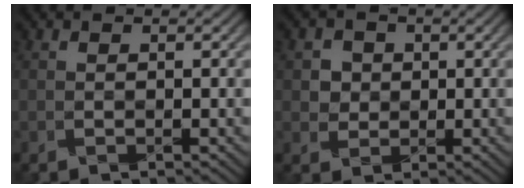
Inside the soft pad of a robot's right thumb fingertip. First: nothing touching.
{"total": 2.5, "force": [0.6, 2.4, 0.1], "torque": [-0.007, -0.007, 0.009]}